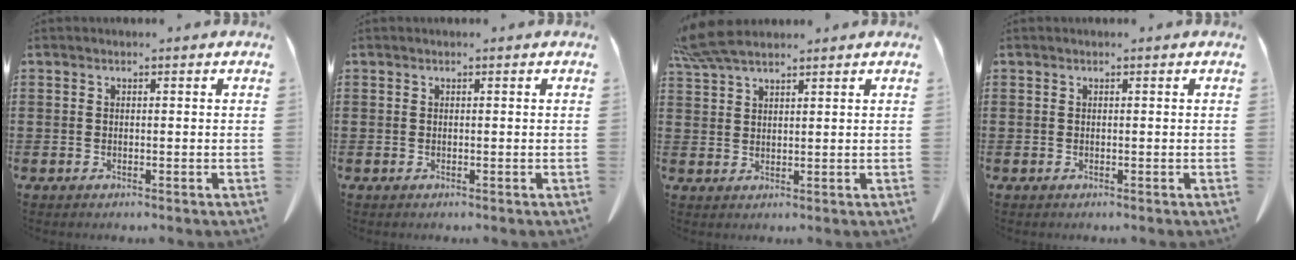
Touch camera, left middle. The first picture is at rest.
{"total": 0.0}
{"total": 5.7, "force": [4.7, 1.1, 3.0], "torque": [-0.079, -0.009, 0.088]}
{"total": 0.0}